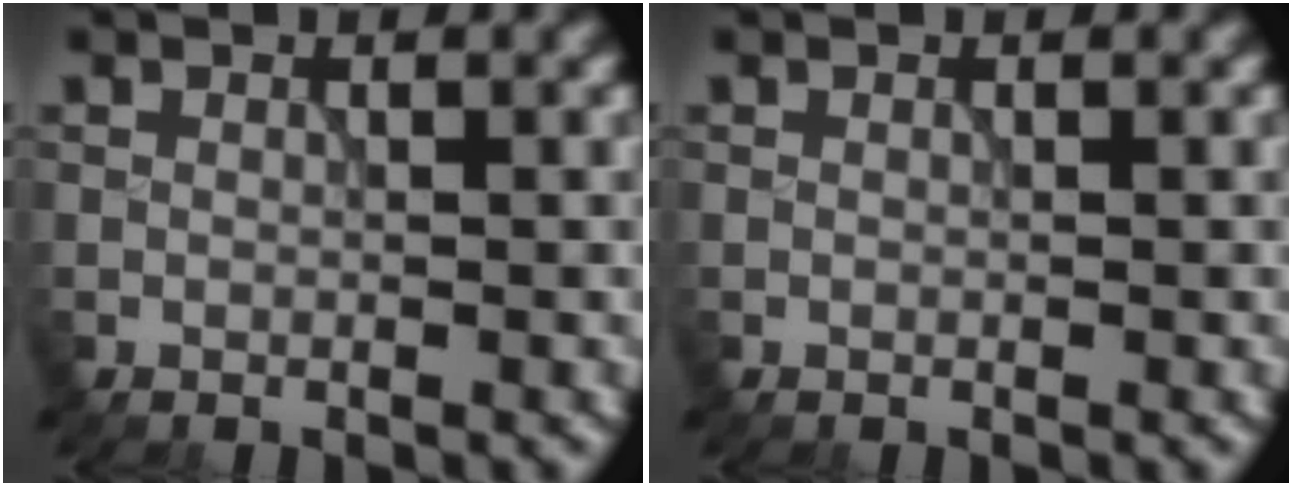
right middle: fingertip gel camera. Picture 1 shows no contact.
{"total": 0.0}